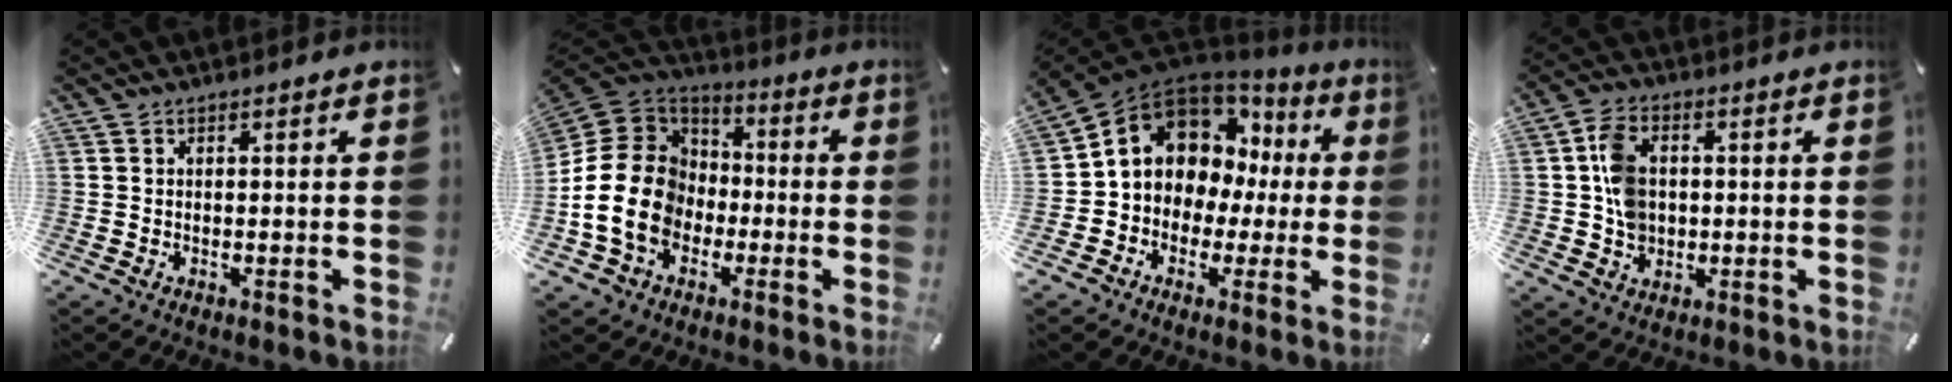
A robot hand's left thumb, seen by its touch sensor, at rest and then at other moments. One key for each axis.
{"total": 17.3, "fx": -5.0, "fy": 14.5, "fz": 7.9, "tx": -0.177, "ty": 0.036, "tz": -0.092}
{"total": 9.6, "fx": 3.5, "fy": 8.4, "fz": 3.0, "tx": -0.081, "ty": -0.033, "tz": 0.069}
{"total": 7.7, "fx": 0.5, "fy": 6.1, "fz": 4.8, "tx": -0.092, "ty": 0.005, "tz": 0.009}